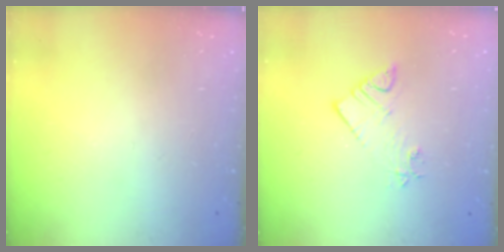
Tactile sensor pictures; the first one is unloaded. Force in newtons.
{"total": 7.5, "press": 7.5, "slide": 0.8}